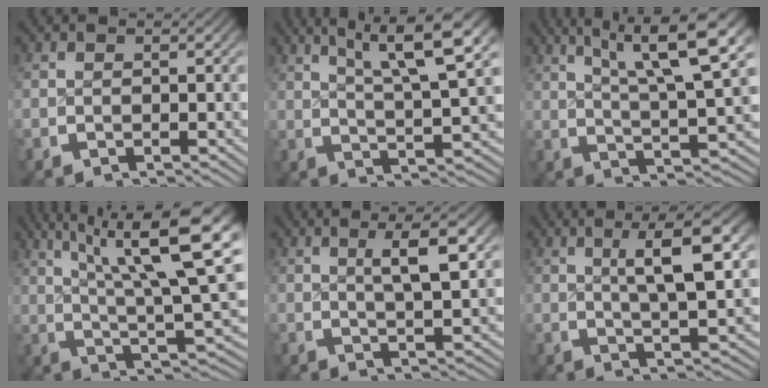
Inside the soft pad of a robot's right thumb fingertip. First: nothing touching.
{"total": 7.6, "force": [3.1, 3.0, 6.3], "torque": [-0.088, 0.000, 0.050]}
{"total": 8.9, "force": [3.2, 3.5, 7.5], "torque": [-0.103, -0.001, 0.053]}
{"total": 11.1, "force": [3.3, 4.4, 9.7], "torque": [-0.138, -0.006, 0.056]}
{"total": 4.4, "force": [1.4, 0.9, 4.1], "torque": [-0.061, 0.007, 0.024]}
{"total": 6.9, "force": [1.9, 2.1, 6.3], "torque": [-0.095, 0.009, 0.030]}